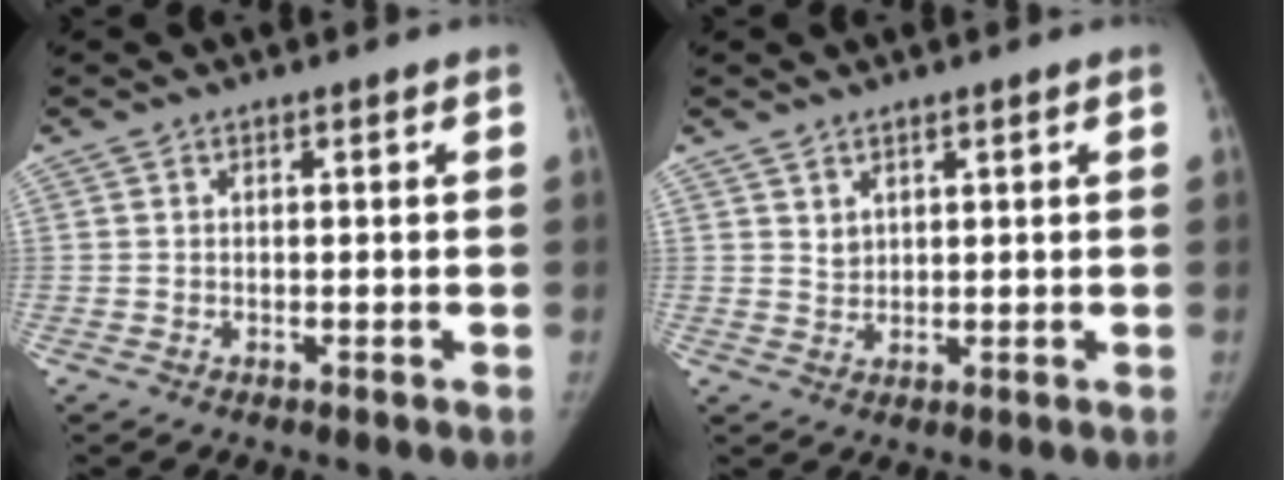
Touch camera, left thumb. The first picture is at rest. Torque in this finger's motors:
{"motor_torque": [0.11, 0.03, 0.41, -0.30, 0.07]}